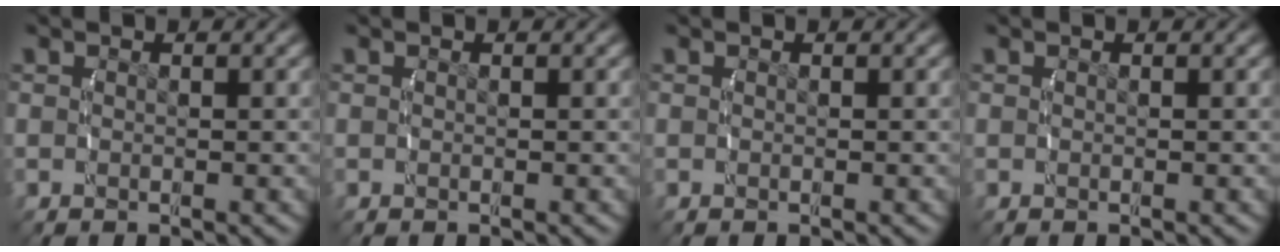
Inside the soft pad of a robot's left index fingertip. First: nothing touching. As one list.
[{"total": 0.0}, {"total": 0.0}, {"total": 0.0}]